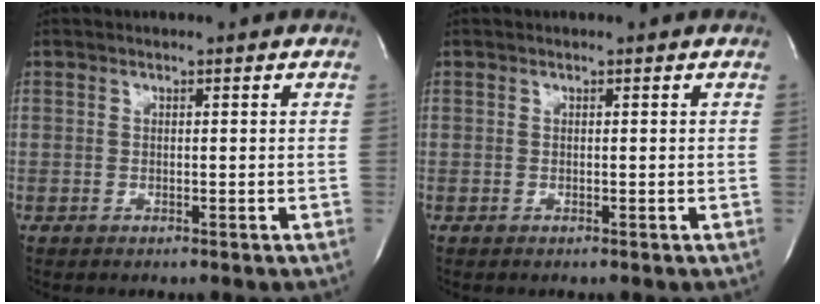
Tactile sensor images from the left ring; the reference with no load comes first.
{"total": 0.0}